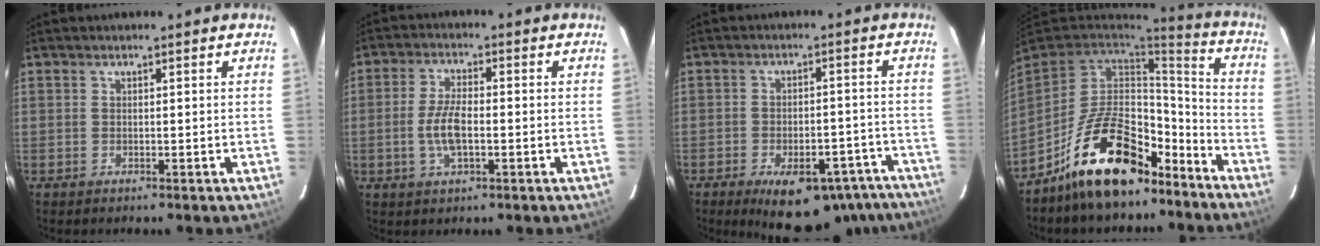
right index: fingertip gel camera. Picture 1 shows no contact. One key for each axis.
{"total": 6.4, "fx": -1.4, "fy": 2.4, "fz": 5.8, "tx": -0.121, "ty": 0.002, "tz": -0.027}
{"total": 18.6, "fx": -14.0, "fy": 7.9, "fz": 9.2, "tx": -0.140, "ty": 0.013, "tz": -0.159}
{"total": 20.2, "fx": -13.7, "fy": 9.5, "fz": 11.5, "tx": -0.217, "ty": 0.038, "tz": -0.207}